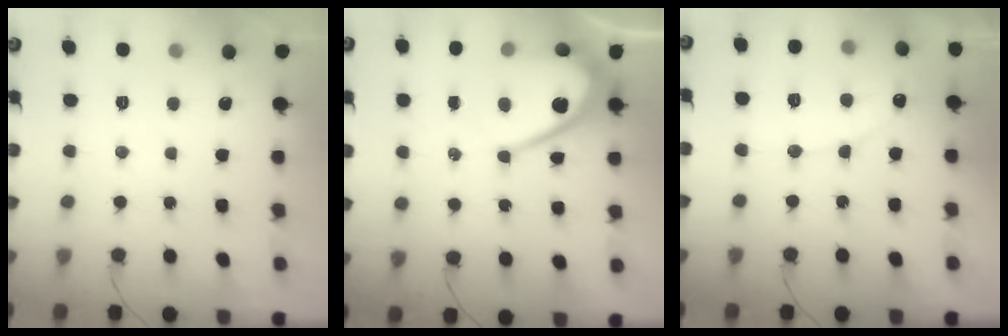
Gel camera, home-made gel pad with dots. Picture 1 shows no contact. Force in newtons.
{"total": 12.2, "press": 12.1, "slide": 1.1}
{"total": 8.3, "press": 8.3, "slide": 0.6}